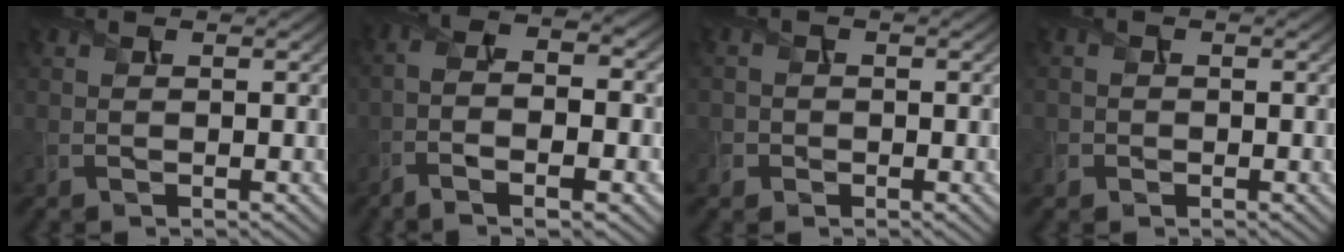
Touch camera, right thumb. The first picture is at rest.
{"total": 7.9, "force": [-3.3, 2.5, 6.7], "torque": [-0.133, -0.005, -0.058]}
{"total": 2.0, "force": [-0.7, 1.9, 0.2], "torque": [0.004, -0.001, -0.019]}
{"total": 1.5, "force": [-0.6, 1.3, 0.1], "torque": [0.008, -0.004, -0.014]}